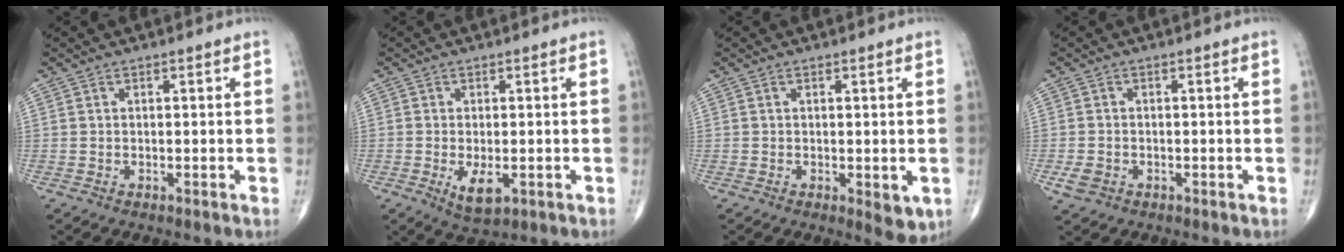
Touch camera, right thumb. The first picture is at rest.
{"total": 4.8, "force": [-1.4, 2.2, 4.0], "torque": [-0.066, -0.010, -0.017]}
{"total": 4.3, "force": [-0.9, 1.8, 3.8], "torque": [-0.038, -0.010, -0.008]}
{"total": 2.7, "force": [-1.1, 2.1, 1.4], "torque": [-0.028, 0.002, -0.017]}